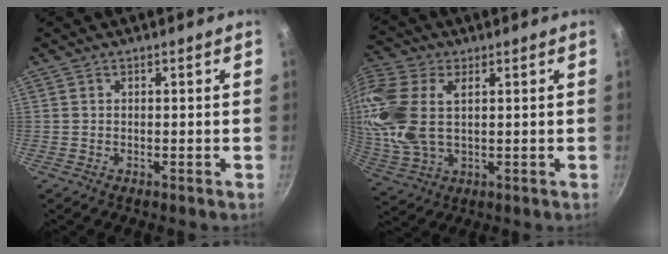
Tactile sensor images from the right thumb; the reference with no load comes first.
{"total": 14.4, "force": [3.1, 8.3, 11.3], "torque": [-0.246, 0.004, 0.062]}